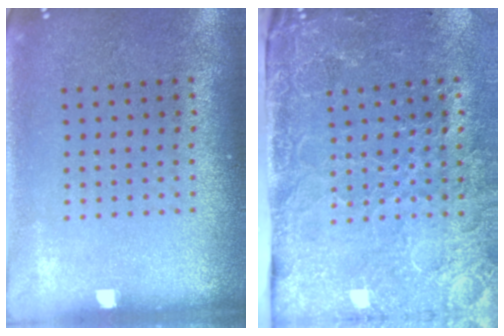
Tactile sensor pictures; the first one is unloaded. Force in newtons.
{"total": 4.7, "press": 3.7, "slide": 2.9}